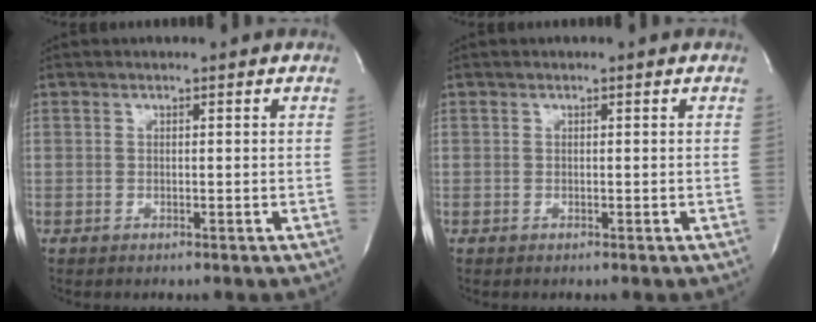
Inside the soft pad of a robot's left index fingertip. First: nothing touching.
{"total": 0.0}